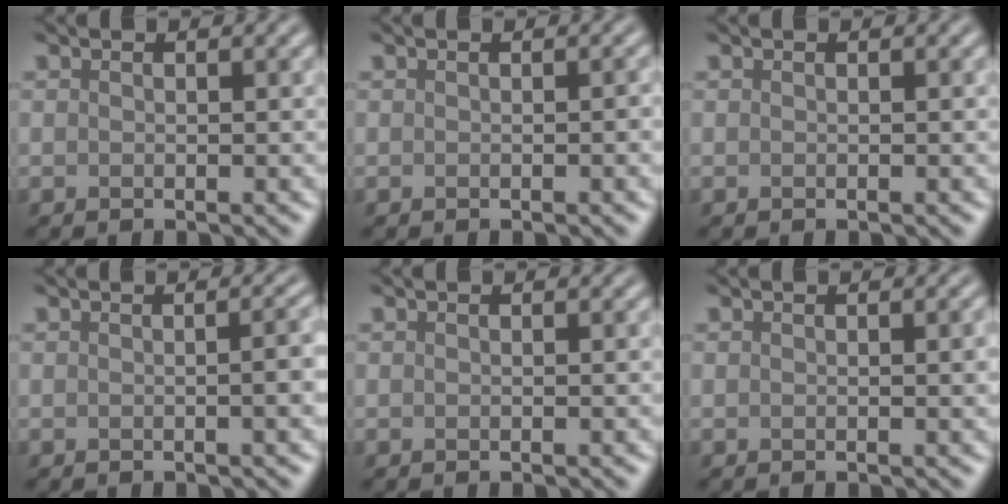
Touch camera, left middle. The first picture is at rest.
{"total": 0.7, "force": [-0.2, 0.1, 0.7], "torque": [-0.009, 0.003, -0.001]}
{"total": 0.0}
{"total": 3.0, "force": [-0.1, 1.0, 2.9], "torque": [-0.021, 0.008, -0.002]}
{"total": 0.0}
{"total": 1.2, "force": [0.1, 0.2, 1.2], "torque": [-0.014, 0.002, 0.000]}